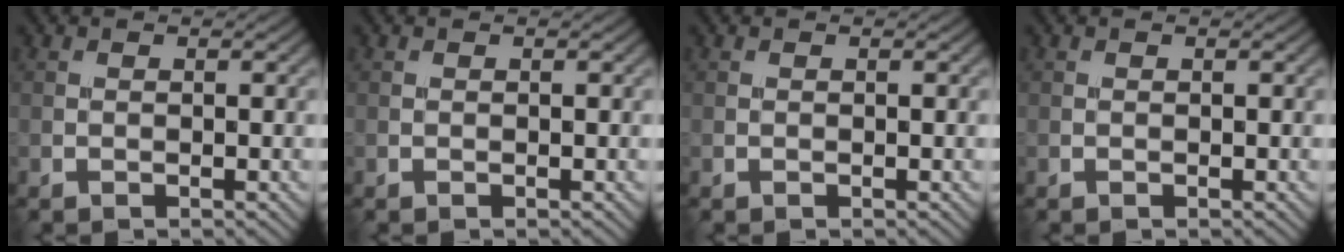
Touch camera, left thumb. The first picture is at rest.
{"total": 0.0}
{"total": 0.0}
{"total": 0.0}